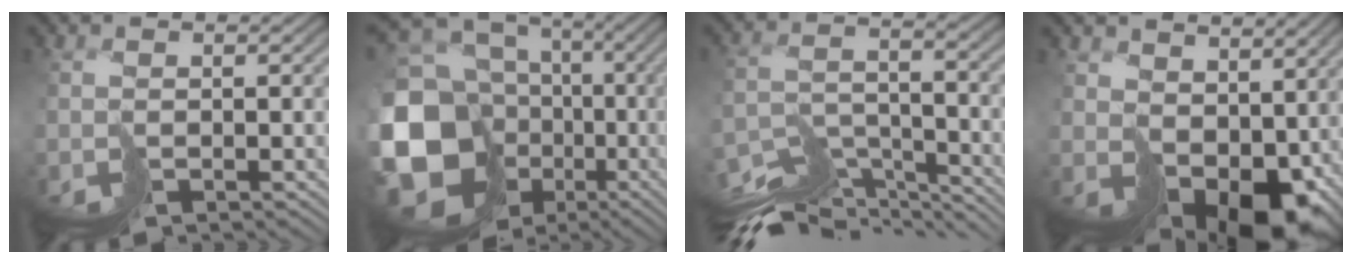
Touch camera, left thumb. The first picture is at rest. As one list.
[{"total": 18.0, "force": [-2.1, 15.1, 9.5], "torque": [-0.257, -0.027, -0.011]}, {"total": 13.7, "force": [-12.8, 2.1, 4.5], "torque": [-0.081, -0.004, -0.192]}, {"total": 10.8, "force": [2.6, 7.2, 7.6], "torque": [-0.148, -0.039, 0.086]}]